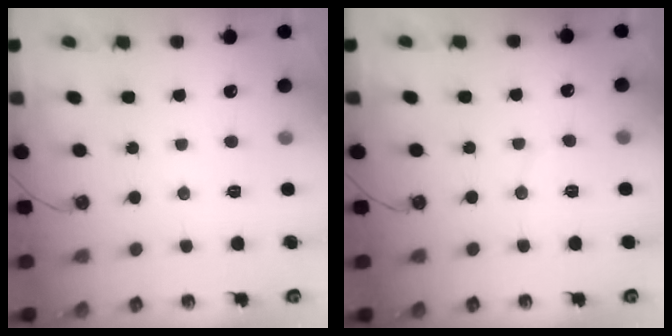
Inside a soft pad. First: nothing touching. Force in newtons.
{"total": 2.3, "press": 2.3, "slide": 0.2}